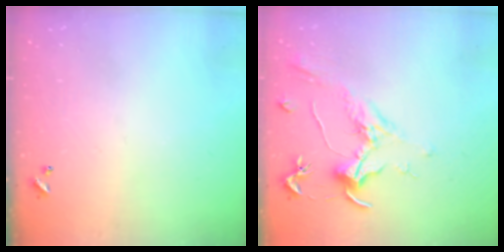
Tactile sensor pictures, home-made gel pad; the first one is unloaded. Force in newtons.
{"total": 1.9, "press": 1.7, "slide": 0.9}